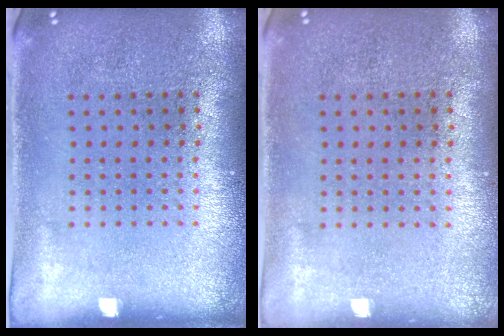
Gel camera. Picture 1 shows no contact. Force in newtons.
{"total": 0.0}